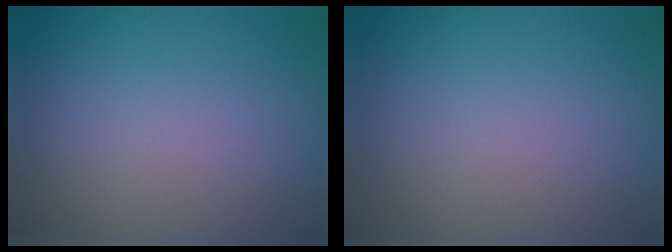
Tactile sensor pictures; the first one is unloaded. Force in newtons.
{"total": 0.0}